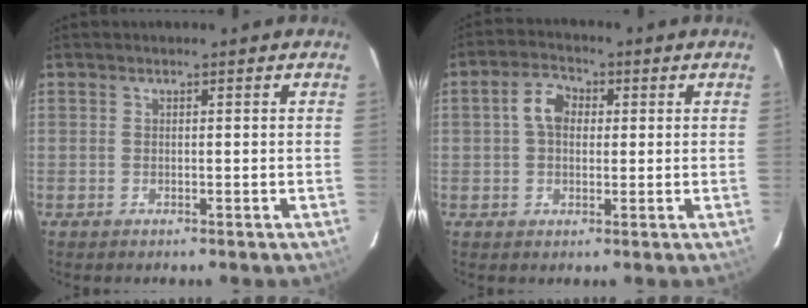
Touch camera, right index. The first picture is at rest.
{"total": 5.3, "force": [0.8, 3.8, 3.6], "torque": [-0.068, 0.020, 0.013]}